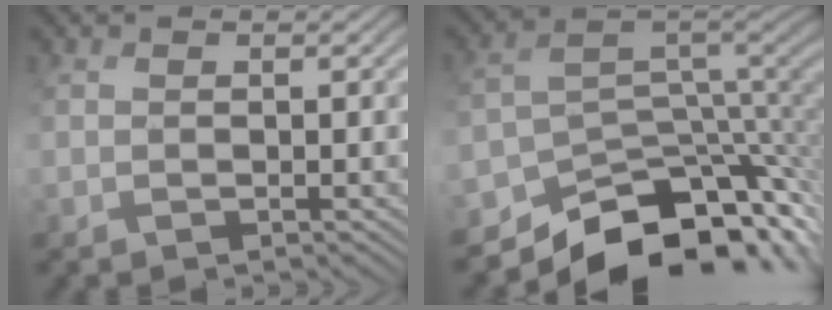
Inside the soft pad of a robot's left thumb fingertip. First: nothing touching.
{"total": 13.9, "force": [-9.2, 7.2, 7.5], "torque": [-0.143, -0.020, -0.141]}